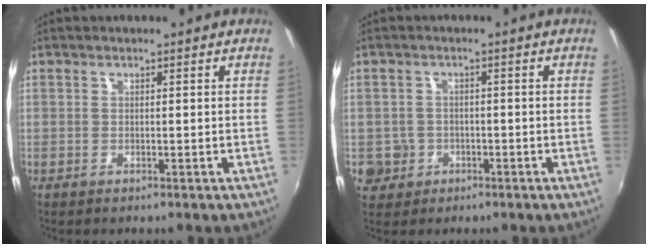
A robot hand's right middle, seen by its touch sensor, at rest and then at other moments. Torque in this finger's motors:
{"motor_torque": [0.26, -0.47, 0.02, 0.00]}